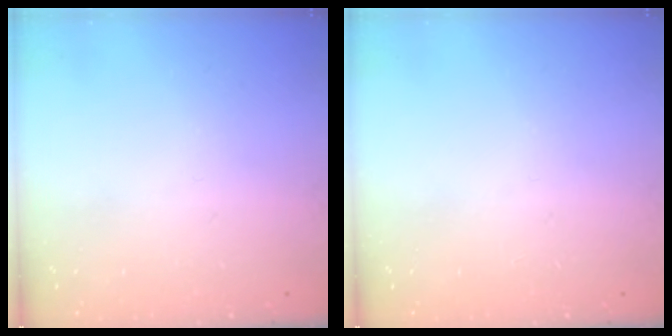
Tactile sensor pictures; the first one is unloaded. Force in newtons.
{"total": 0.0}